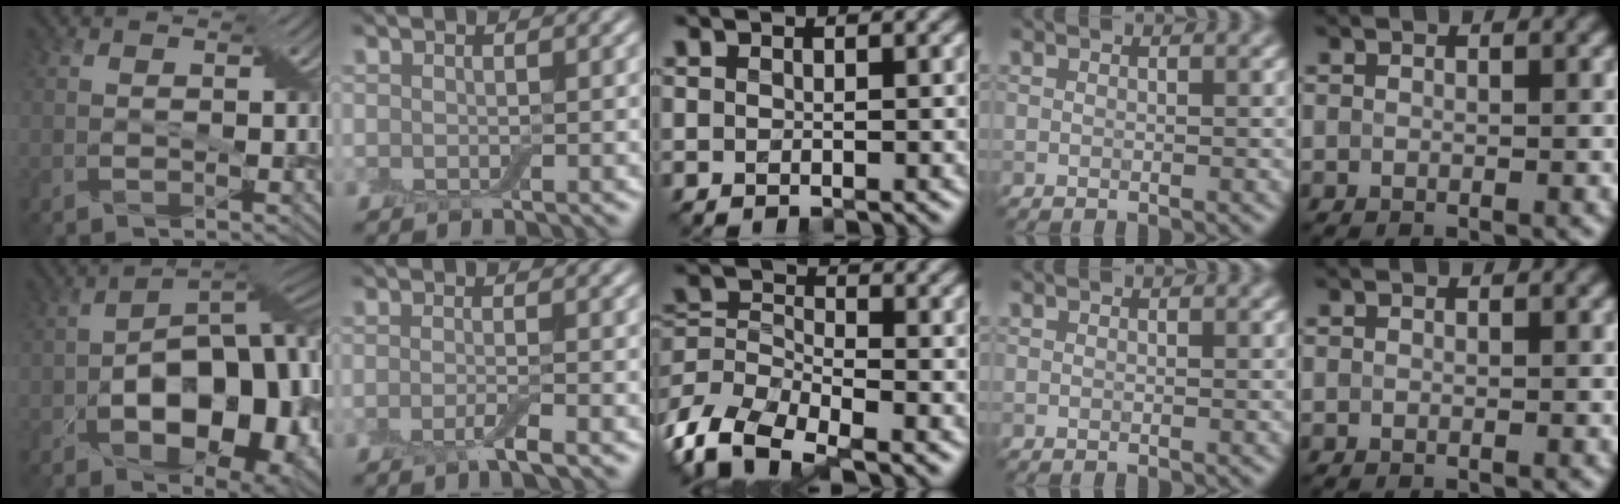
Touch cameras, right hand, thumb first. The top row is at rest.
{"thumb": {"total": 16.7, "force": [-3.6, 9.7, 13.1], "torque": [-0.166, -0.009, -0.048]}, "index": {"total": 2.1, "force": [-0.9, 0.4, 1.8], "torque": [-0.029, -0.002, -0.021]}, "middle": {"total": 6.5, "force": [-4.3, 3.2, 3.8], "torque": [-0.082, -0.009, -0.091]}}